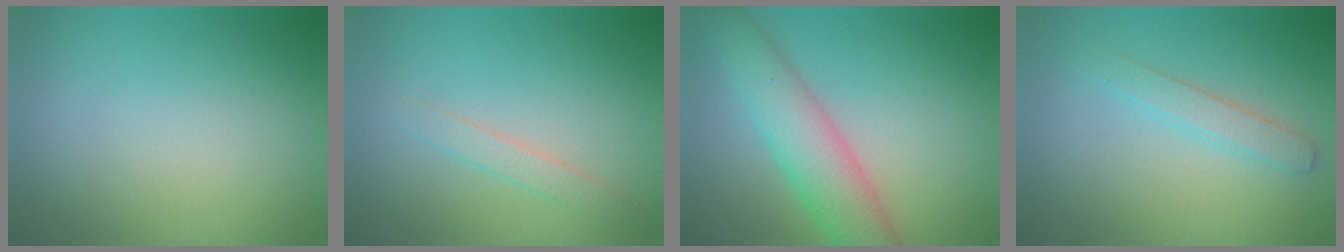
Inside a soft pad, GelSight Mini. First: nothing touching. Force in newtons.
{"total": 1.4, "press": 1.3, "slide": 0.1}
{"total": 6.2, "press": 6.2, "slide": 0.2}
{"total": 1.9, "press": 1.9, "slide": 0.1}